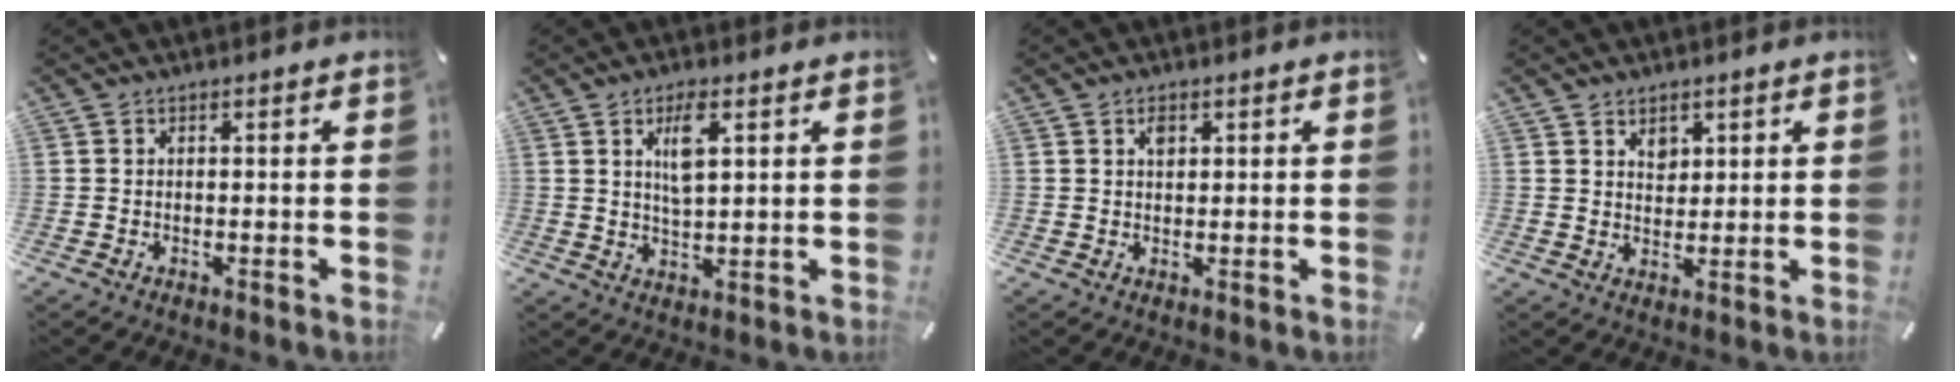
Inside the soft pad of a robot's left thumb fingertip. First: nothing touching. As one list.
[{"total": 6.4, "force": [2.7, 2.1, 5.4], "torque": [-0.106, -0.006, 0.039]}, {"total": 1.9, "force": [0.8, 1.3, 1.1], "torque": [-0.008, -0.005, 0.012]}, {"total": 3.5, "force": [2.0, 2.8, 0.7], "torque": [0.004, -0.008, 0.032]}]